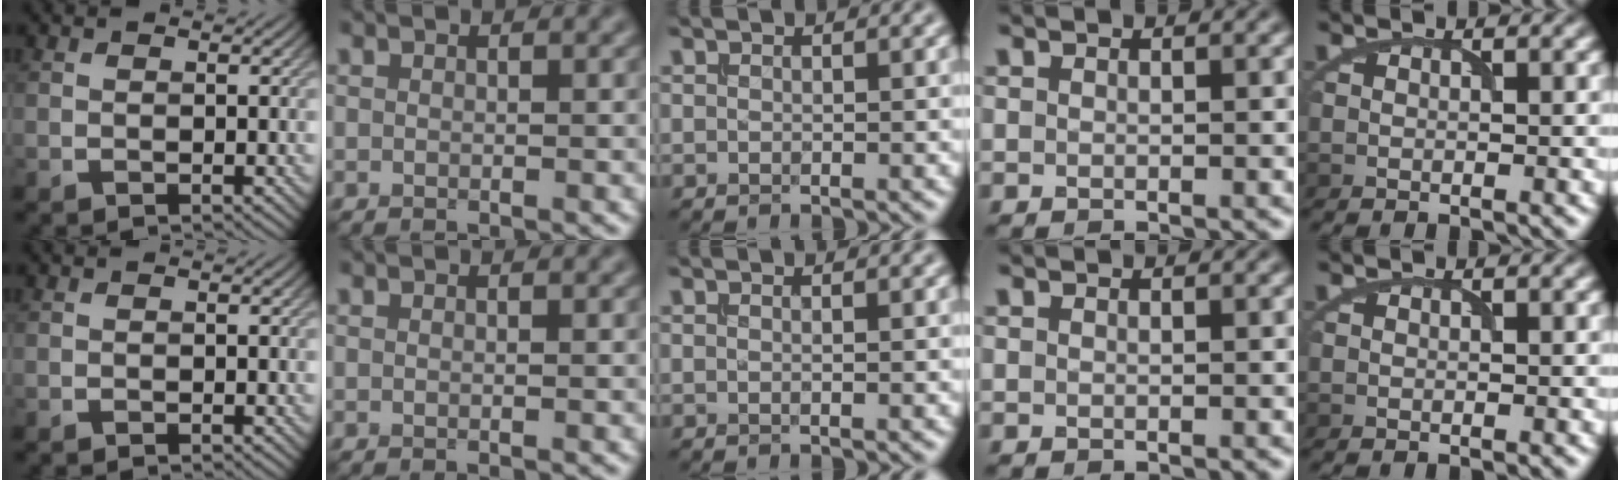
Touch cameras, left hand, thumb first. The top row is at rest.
{}